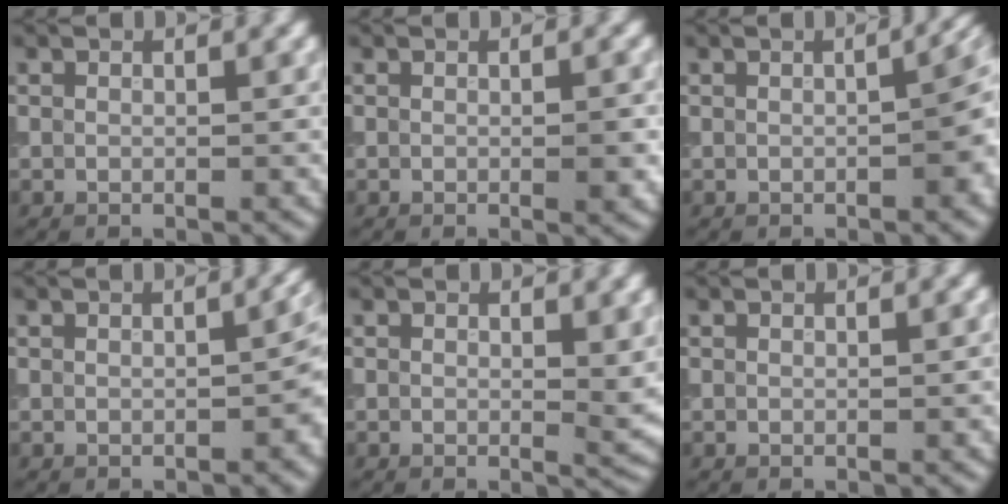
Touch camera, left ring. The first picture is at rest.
{"total": 1.6, "force": [-0.1, 0.3, 1.5], "torque": [-0.021, -0.003, -0.001]}
{"total": 5.2, "force": [-0.4, 1.9, 4.8], "torque": [-0.041, 0.002, 0.001]}
{"total": 2.8, "force": [-0.4, 1.3, 2.5], "torque": [-0.024, 0.000, -0.004]}
{"total": 1.7, "force": [0.3, 0.6, 1.6], "torque": [-0.015, -0.006, 0.004]}
{"total": 0.0}